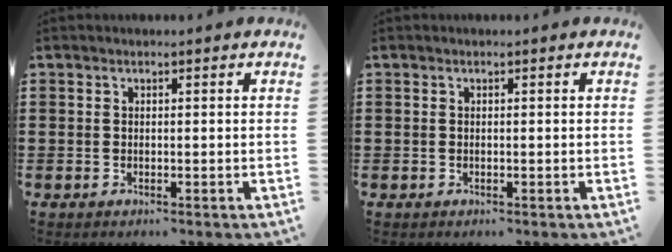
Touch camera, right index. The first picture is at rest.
{"total": 0.0}